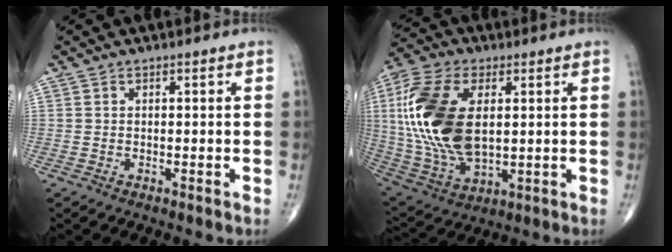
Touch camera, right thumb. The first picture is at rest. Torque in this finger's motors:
{"motor_torque": [-1.14, 2.06, 2.16, 0.61, 0.72]}